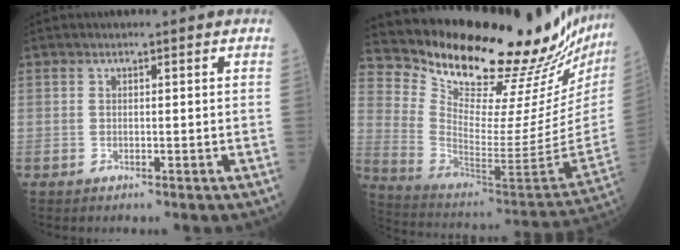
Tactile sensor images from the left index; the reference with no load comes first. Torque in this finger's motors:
{"motor_torque": [0.49, -0.69, 0.29, 0.06]}